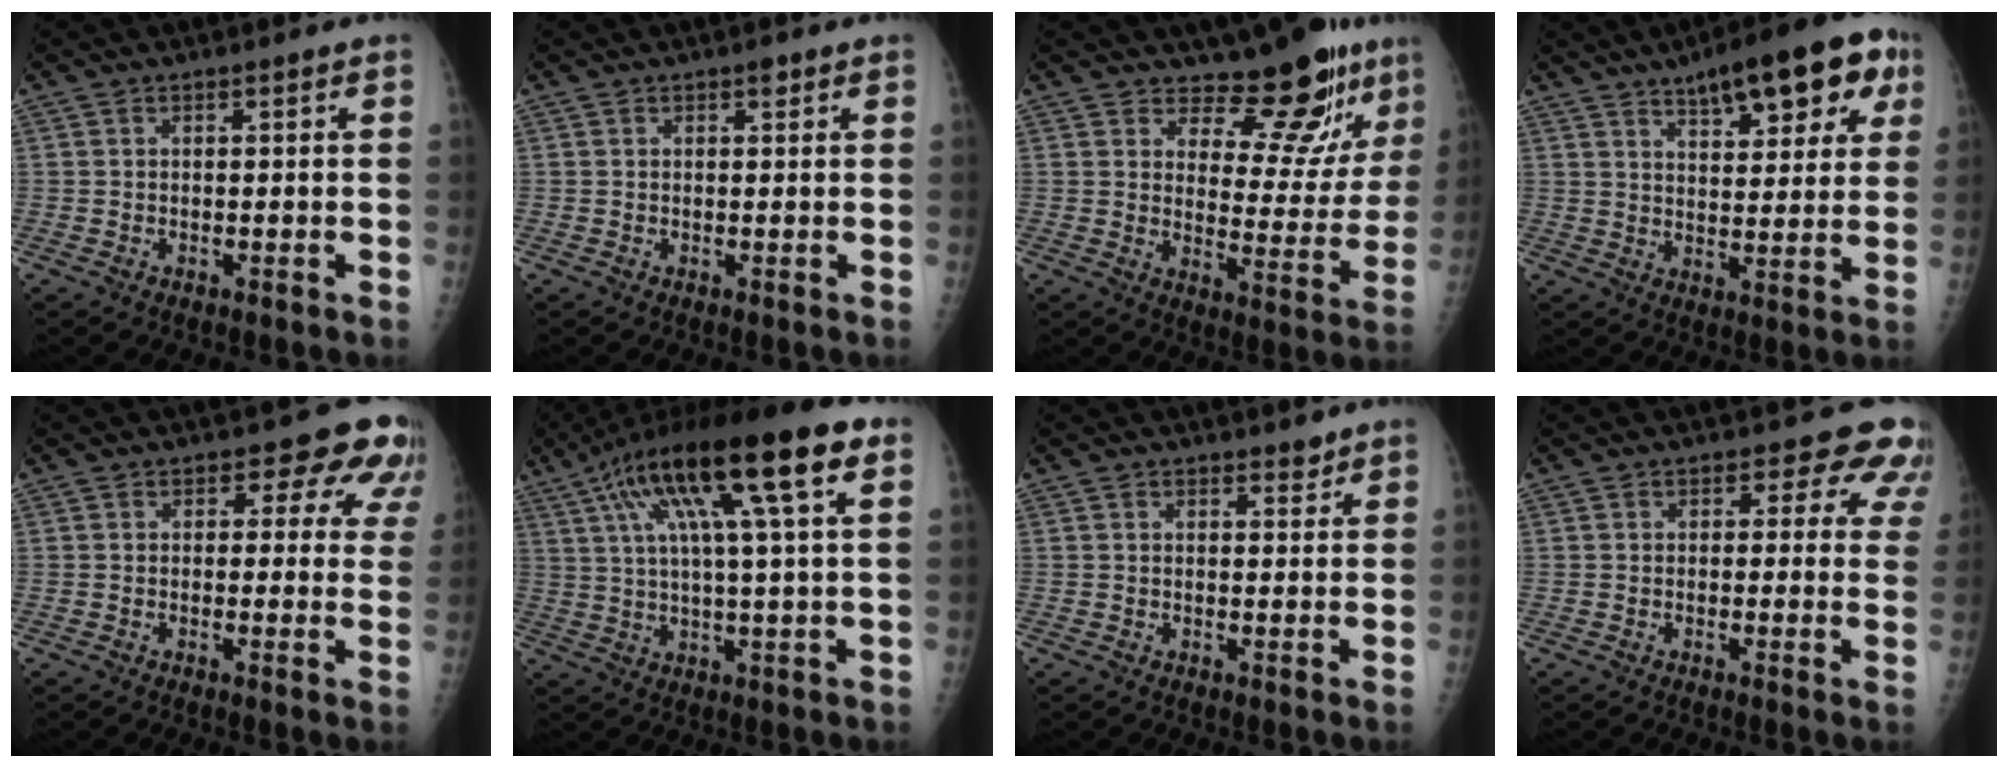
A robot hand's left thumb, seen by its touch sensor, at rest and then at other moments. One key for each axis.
{"total": 1.1, "fx": 0.7, "fy": 0.4, "fz": 0.8, "tx": -0.006, "ty": -0.001, "tz": 0.008}
{"total": 13.0, "fx": 10.4, "fy": 4.9, "fz": 6.1, "tx": -0.038, "ty": -0.095, "tz": 0.143}
{"total": 16.7, "fx": 9.1, "fy": 6.4, "fz": 12.4, "tx": -0.129, "ty": -0.016, "tz": 0.125}
{"total": 8.7, "fx": 5.1, "fy": 5.1, "fz": 4.8, "tx": -0.005, "ty": -0.018, "tz": 0.041}
{"total": 20.6, "fx": 8.6, "fy": 3.8, "fz": 18.3, "tx": -0.312, "ty": 0.020, "tz": 0.135}
{"total": 1.8, "fx": 1.5, "fy": 0.7, "fz": 0.5, "tx": 0.003, "ty": -0.012, "tz": 0.021}
{"total": 7.4, "fx": 5.1, "fy": 4.3, "fz": 3.2, "tx": 0.013, "ty": -0.018, "tz": 0.037}